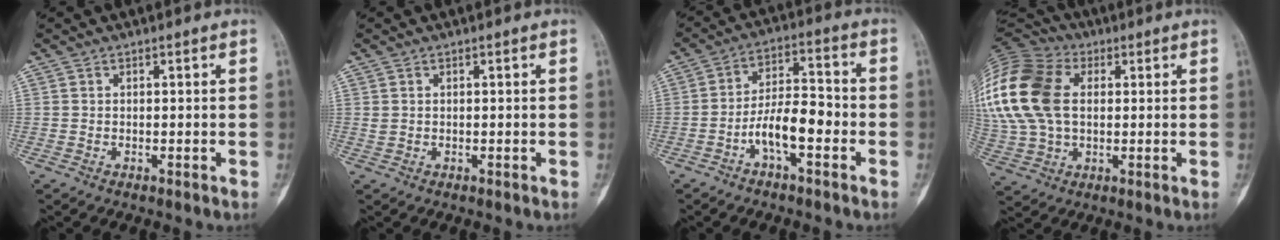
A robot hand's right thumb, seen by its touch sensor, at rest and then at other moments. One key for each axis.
{"total": 1.5, "fx": 0.2, "fy": 1.1, "fz": 1.0, "tx": -0.023, "ty": 0.004, "tz": 0.007}
{"total": 8.9, "fx": -3.4, "fy": 3.6, "fz": 7.5, "tx": -0.124, "ty": 0.041, "tz": -0.064}
{"total": 25.8, "fx": 5.2, "fy": 17.4, "fz": 18.4, "tx": -0.440, "ty": 0.036, "tz": 0.100}